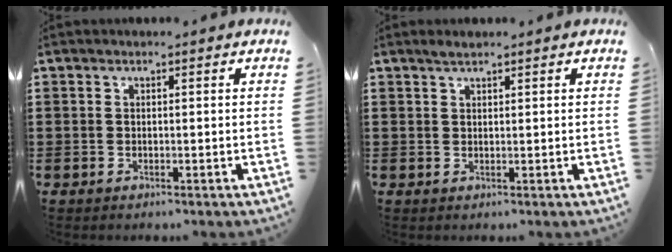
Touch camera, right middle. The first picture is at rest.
{"total": 1.1, "force": [1.0, 0.2, 0.4], "torque": [-0.011, 0.000, 0.019]}